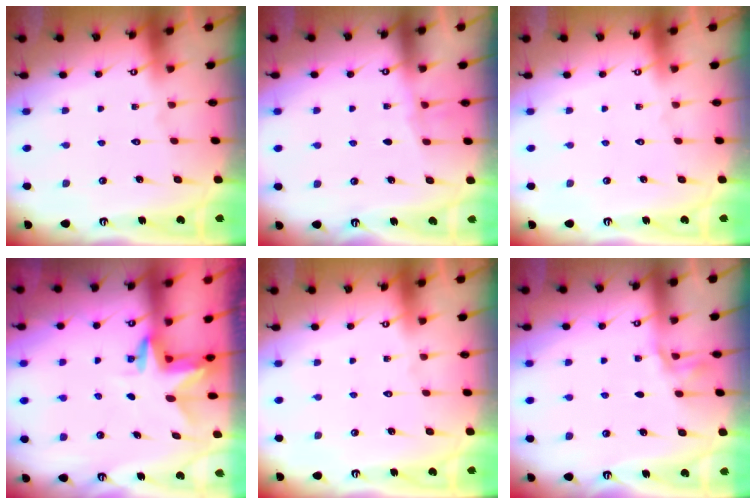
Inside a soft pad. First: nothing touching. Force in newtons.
{"total": 5.6, "press": 5.6, "slide": 0.5}
{"total": 0.0}
{"total": 3.0, "press": 3.0, "slide": 0.2}
{"total": 0.0}
{"total": 1.4, "press": 1.4, "slide": 0.2}